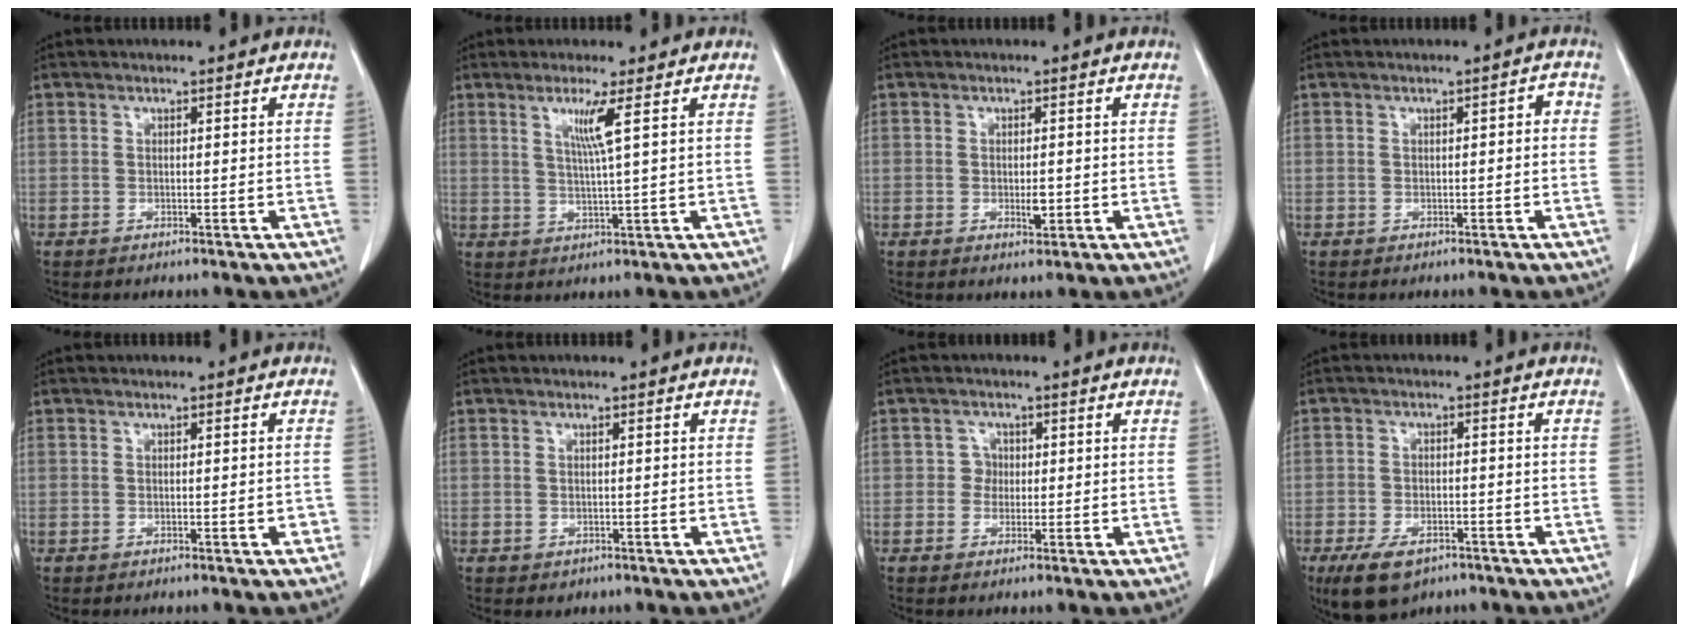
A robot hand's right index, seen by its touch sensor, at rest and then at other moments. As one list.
[{"total": 4.2, "force": [1.7, -1.3, 3.6], "torque": [-0.074, -0.009, 0.035]}, {"total": 1.9, "force": [-0.4, 0.8, 1.7], "torque": [-0.029, -0.002, -0.002]}, {"total": 1.4, "force": [0.0, 0.5, 1.3], "torque": [-0.013, 0.006, -0.001]}, {"total": 1.0, "force": [-0.4, 0.2, 0.8], "torque": [-0.008, 0.002, -0.005]}, {"total": 0.9, "force": [-0.4, 0.8, 0.2], "torque": [-0.003, 0.003, 0.000]}, {"total": 1.8, "force": [0.0, 1.8, 0.4], "torque": [0.000, 0.005, -0.003]}, {"total": 7.4, "force": [-4.8, 3.7, 4.2], "torque": [-0.077, -0.005, -0.073]}]